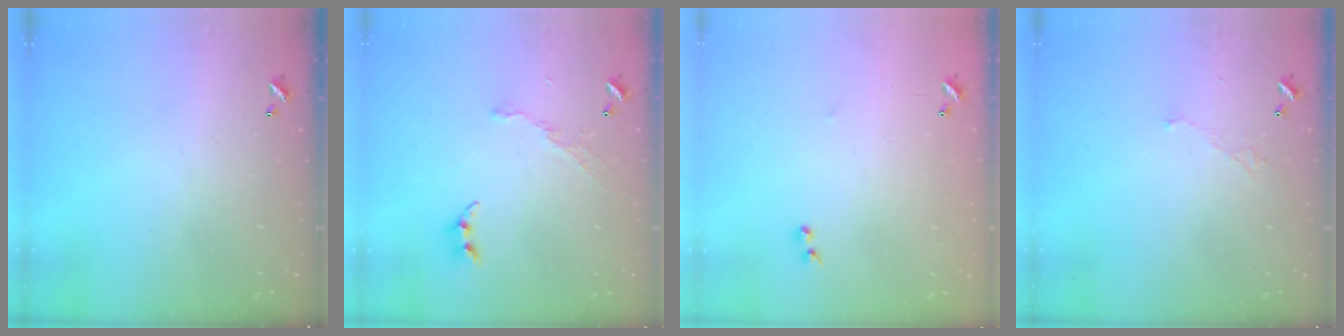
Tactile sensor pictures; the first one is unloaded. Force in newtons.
{"total": 7.1, "press": 7.1, "slide": 0.6}
{"total": 7.7, "press": 7.6, "slide": 0.7}
{"total": 3.5, "press": 3.5, "slide": 0.7}